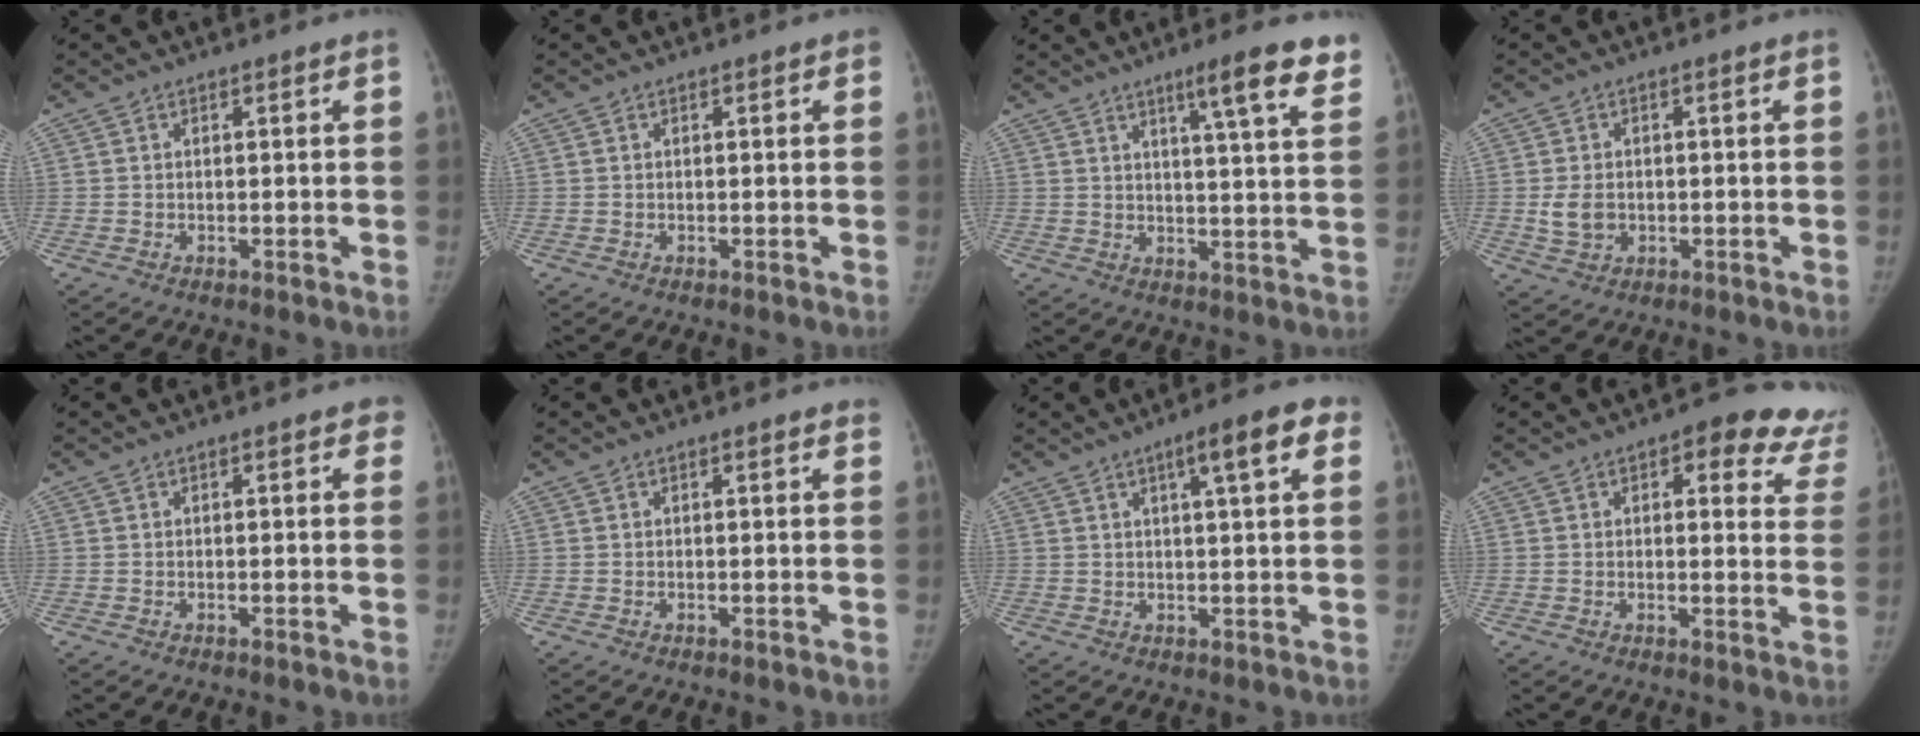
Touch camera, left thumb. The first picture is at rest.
{"total": 0.7, "force": [0.3, 0.3, 0.5], "torque": [-0.006, 0.002, 0.001]}
{"total": 10.6, "force": [7.0, 0.8, 7.9], "torque": [-0.096, -0.036, 0.089]}
{"total": 4.3, "force": [-0.4, 3.3, 2.7], "torque": [-0.045, -0.001, -0.001]}
{"total": 1.6, "force": [0.8, 0.9, 1.0], "torque": [0.006, 0.001, 0.002]}
{"total": 1.4, "force": [1.2, 0.4, 0.5], "torque": [-0.004, 0.000, 0.008]}
{"total": 7.8, "force": [3.6, 1.4, 6.8], "torque": [-0.088, 0.002, 0.046]}
{"total": 14.0, "force": [9.4, 6.0, 8.4], "torque": [-0.038, -0.029, 0.087]}